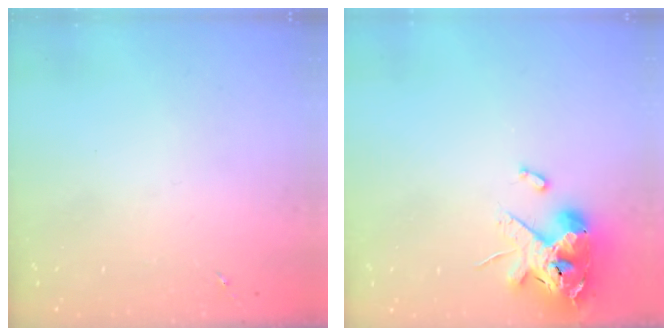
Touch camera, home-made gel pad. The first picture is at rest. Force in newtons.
{"total": 14.4, "press": 14.3, "slide": 2.2}